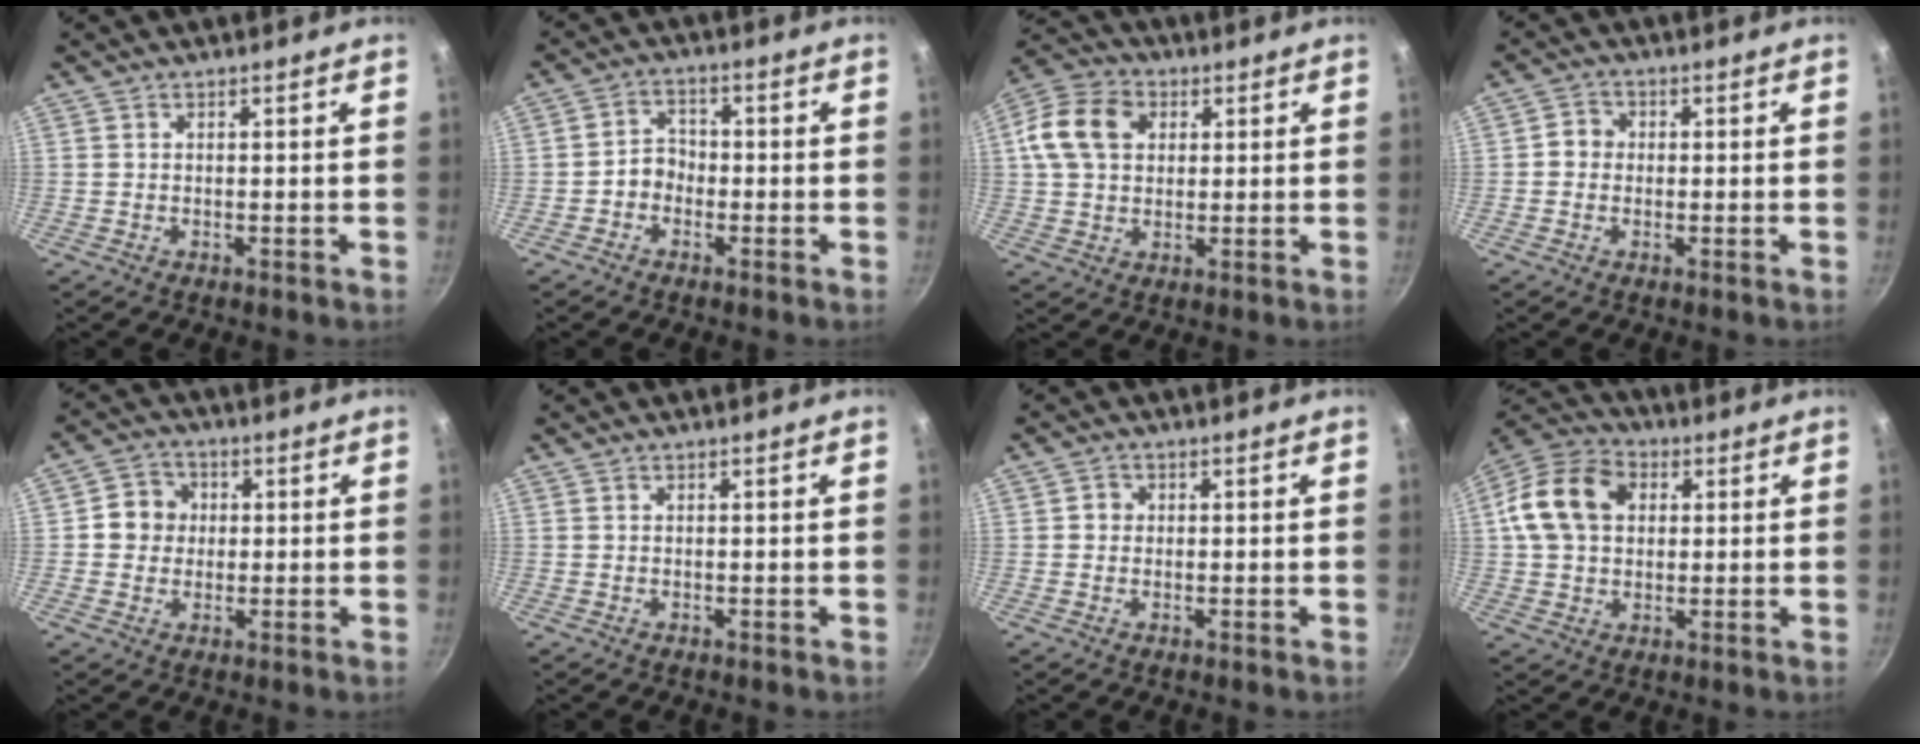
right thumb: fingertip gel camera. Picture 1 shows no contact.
{"total": 3.7, "force": [-1.5, 2.9, 1.7], "torque": [-0.004, 0.024, -0.032]}
{"total": 11.5, "force": [2.7, 8.7, 7.0], "torque": [-0.114, 0.013, 0.035]}
{"total": 3.0, "force": [-0.2, 2.8, 1.1], "torque": [-0.003, 0.008, -0.012]}
{"total": 6.0, "force": [0.5, 5.6, 2.1], "torque": [-0.001, 0.008, -0.004]}
{"total": 0.0}
{"total": 1.8, "force": [0.0, 1.7, 0.5], "torque": [0.000, 0.005, -0.003]}
{"total": 13.5, "force": [2.7, 10.2, 8.5], "torque": [-0.136, 0.020, 0.031]}